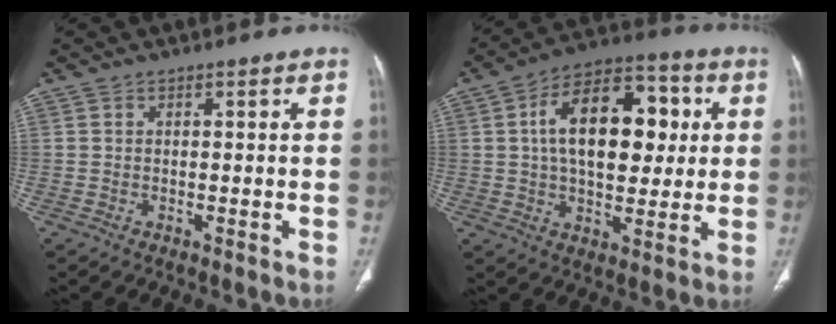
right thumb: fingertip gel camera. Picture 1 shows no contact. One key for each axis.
{"total": 18.9, "fx": 3.3, "fy": 10.9, "fz": 15.1, "tx": -0.206, "ty": 0.016, "tz": 0.049}